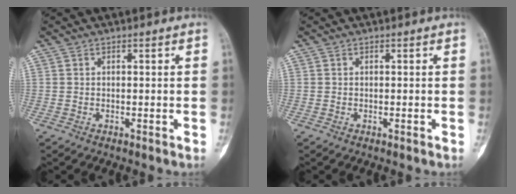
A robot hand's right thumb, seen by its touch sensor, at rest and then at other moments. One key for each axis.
{"total": 0.0}